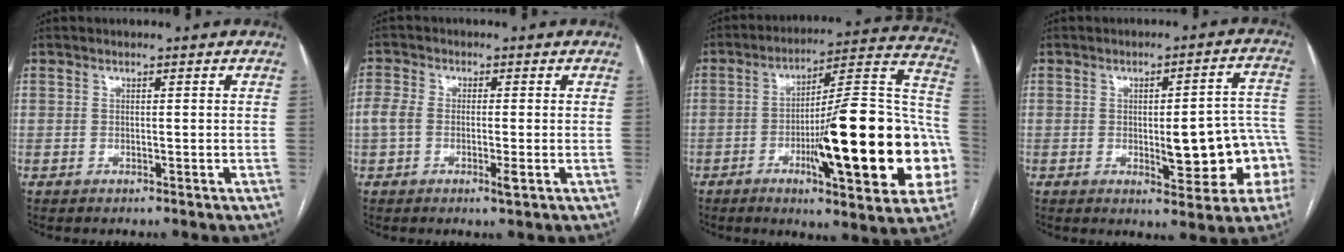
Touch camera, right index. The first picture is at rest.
{"total": 4.4, "force": [-1.1, 1.8, 3.9], "torque": [-0.090, 0.005, -0.020]}
{"total": 25.6, "force": [-6.0, 4.1, 24.6], "torque": [-0.297, 0.017, -0.077]}
{"total": 12.1, "force": [-2.7, 3.6, 11.3], "torque": [-0.124, 0.028, -0.024]}